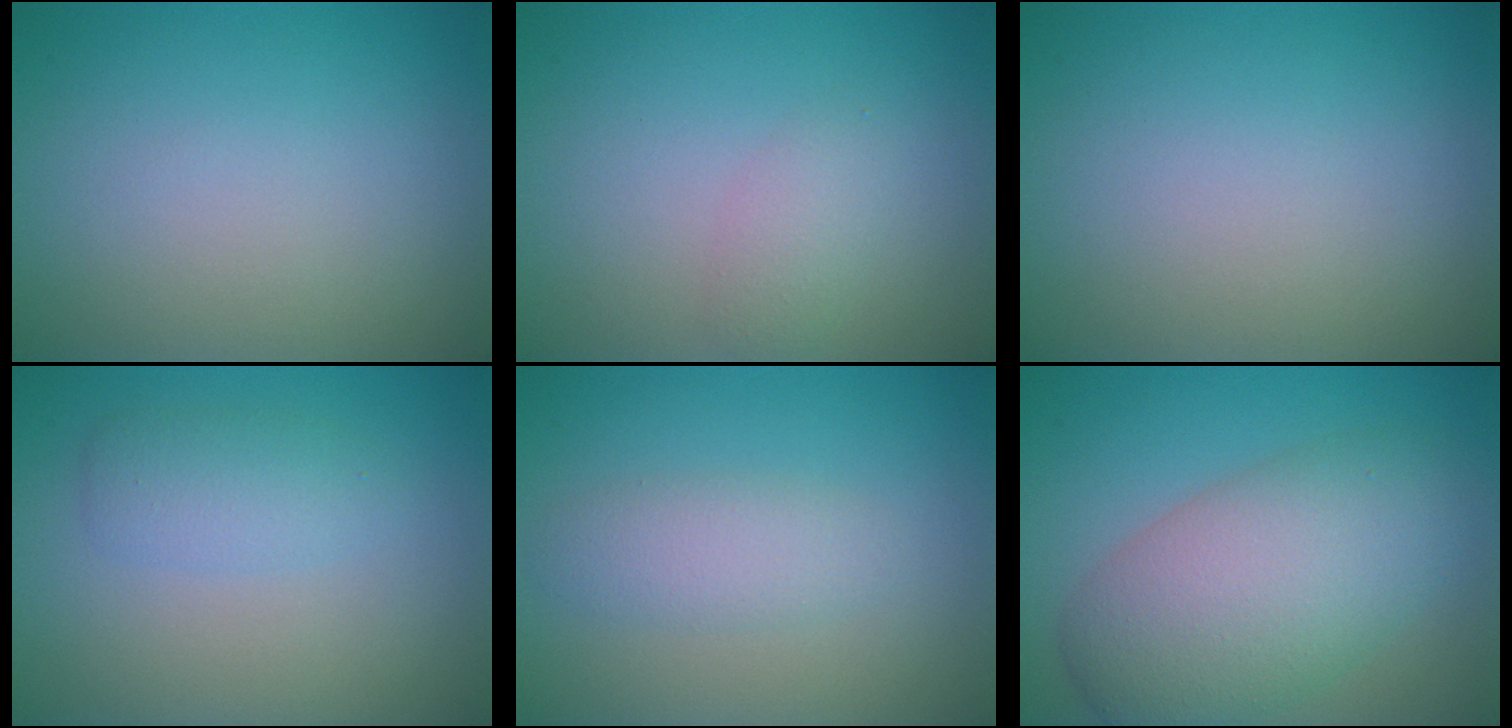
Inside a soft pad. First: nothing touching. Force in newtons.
{"total": 1.6, "press": 1.6, "slide": 0.1}
{"total": 0.0}
{"total": 2.3, "press": 2.2, "slide": 0.2}
{"total": 2.2, "press": 2.2, "slide": 0.0}
{"total": 8.0, "press": 8.0, "slide": 0.4}